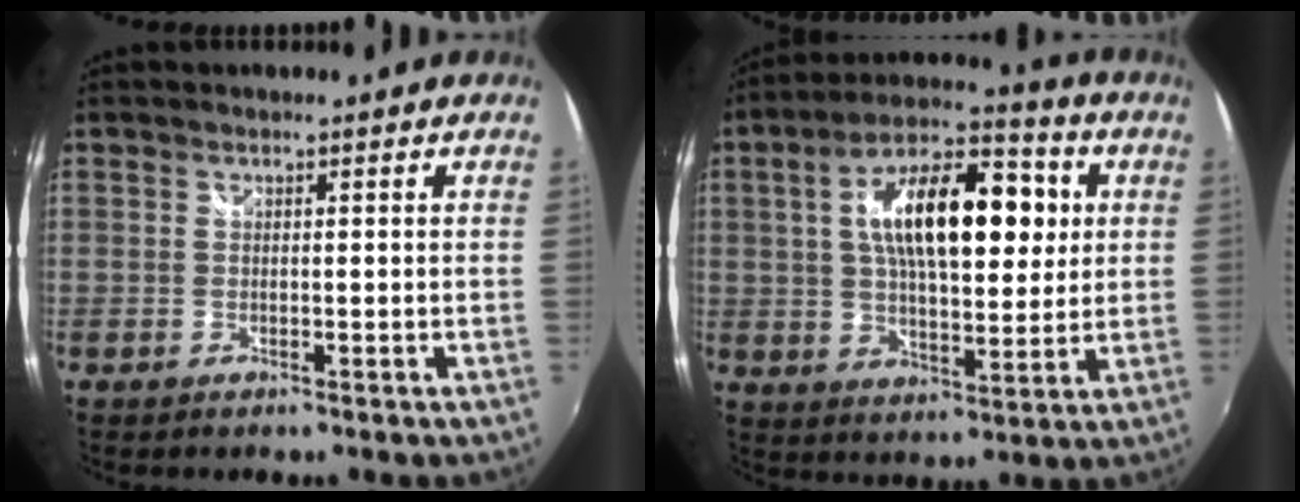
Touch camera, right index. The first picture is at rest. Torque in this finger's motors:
{"motor_torque": [1.33, 0.81, 1.05, 0.21]}